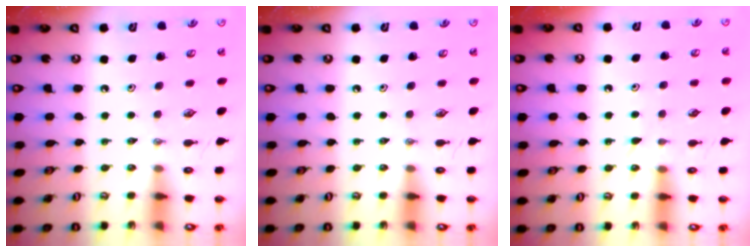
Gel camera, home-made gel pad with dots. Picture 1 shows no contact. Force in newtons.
{"total": 0.0}
{"total": 5.1, "press": 5.1, "slide": 0.5}